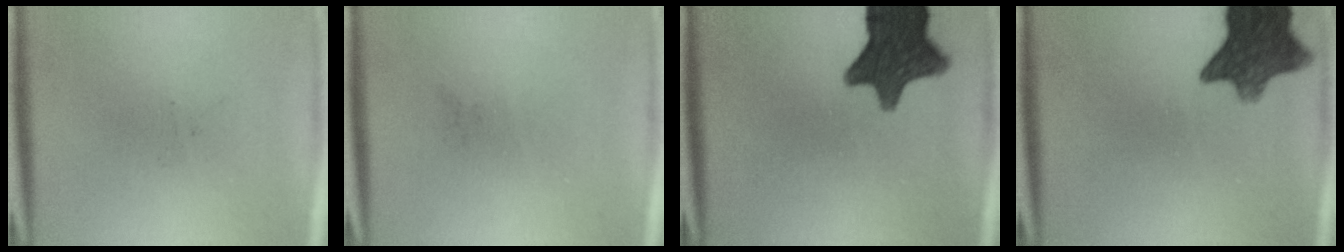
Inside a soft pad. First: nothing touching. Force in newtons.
{"total": 0.0}
{"total": 12.7}
{"total": 11.0}